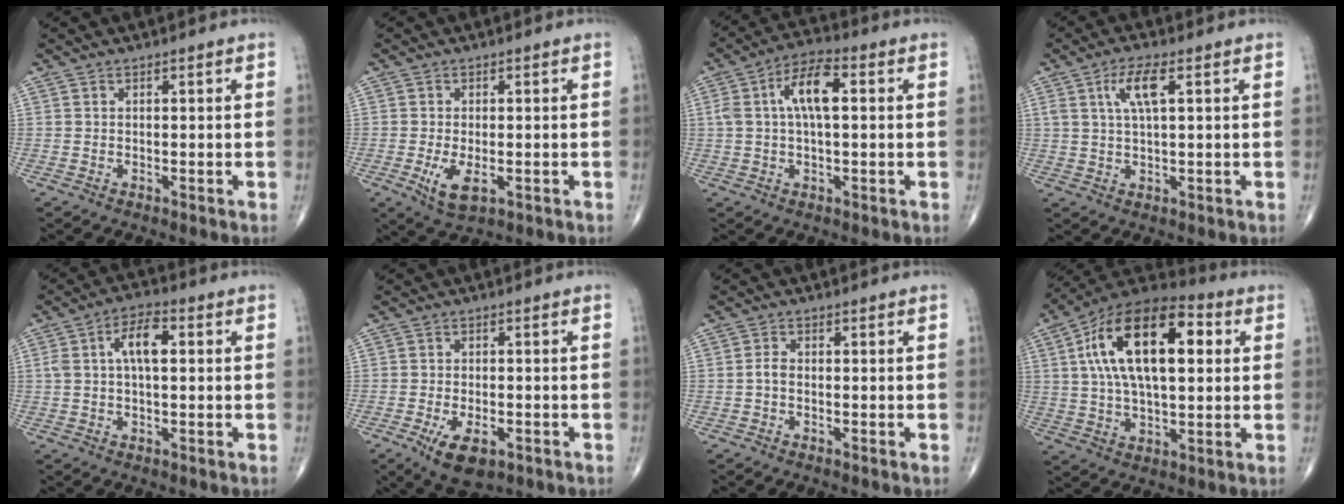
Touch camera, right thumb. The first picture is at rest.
{"total": 5.1, "force": [-1.5, 2.3, 4.3], "torque": [-0.081, -0.011, -0.021]}
{"total": 9.1, "force": [1.5, 3.8, 8.1], "torque": [-0.157, 0.024, 0.021]}
{"total": 5.7, "force": [1.9, 1.5, 5.1], "torque": [-0.109, 0.003, 0.041]}
{"total": 7.0, "force": [1.2, 3.2, 6.2], "torque": [-0.118, 0.019, 0.017]}
{"total": 7.3, "force": [-3.3, 3.5, 5.4], "torque": [-0.091, -0.001, -0.047]}
{"total": 1.5, "force": [-0.4, 0.9, 1.2], "torque": [-0.021, 0.002, -0.011]}
{"total": 22.0, "force": [5.0, 10.6, 18.6], "torque": [-0.312, 0.018, 0.072]}